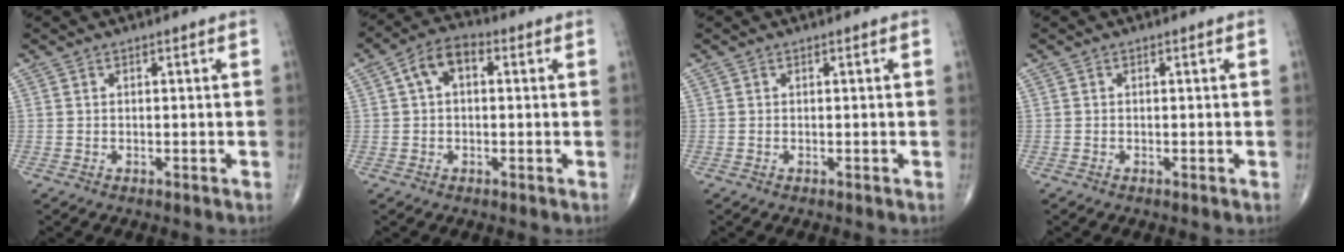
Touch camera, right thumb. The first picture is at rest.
{"total": 6.6, "force": [1.4, 4.0, 5.1], "torque": [-0.085, 0.024, 0.014]}
{"total": 0.0}
{"total": 0.0}